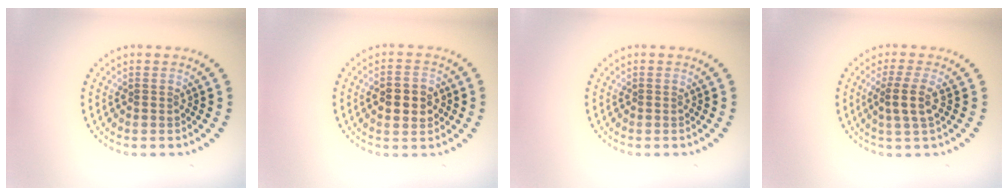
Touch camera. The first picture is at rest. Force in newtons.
{"total": 4.3, "press": 4.3, "slide": 0.2}
{"total": 0.0}
{"total": 2.4, "press": 1.9, "slide": 1.5}